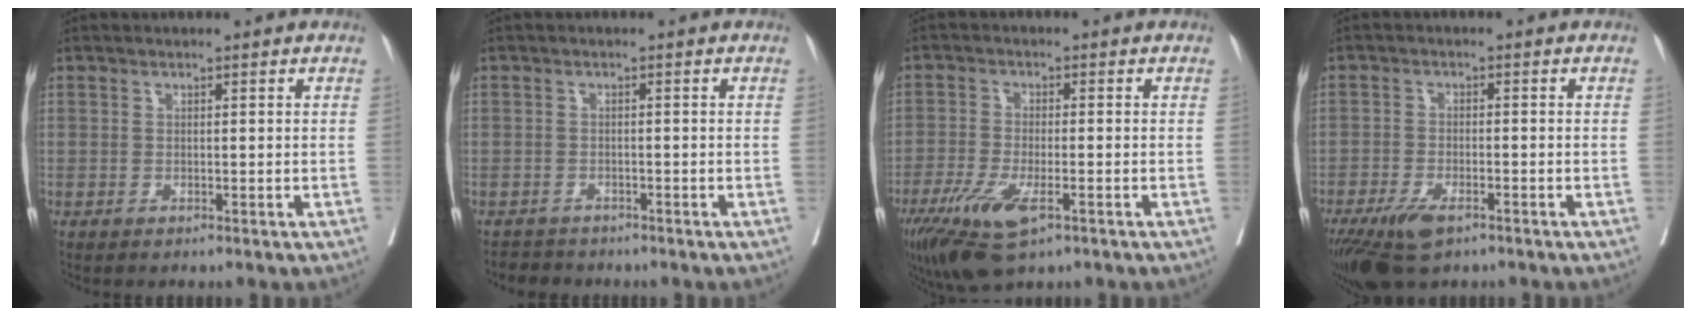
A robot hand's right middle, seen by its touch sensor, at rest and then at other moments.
{"total": 2.9, "force": [-2.8, 0.9, -0.3], "torque": [-0.006, -0.007, -0.047]}
{"total": 9.6, "force": [-5.3, 2.7, 7.5], "torque": [-0.143, -0.023, -0.089]}
{"total": 7.4, "force": [-4.9, 2.7, 4.8], "torque": [-0.087, -0.012, -0.084]}